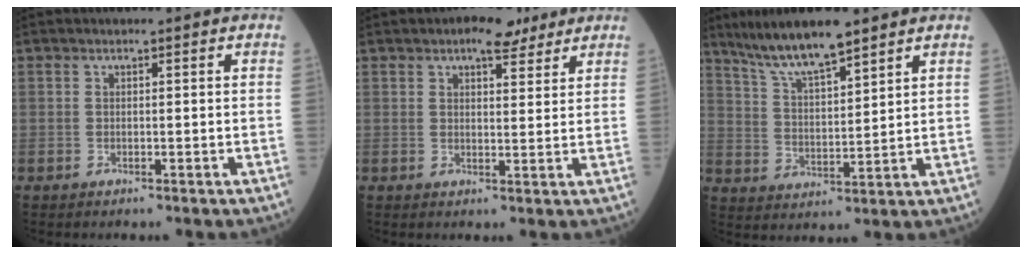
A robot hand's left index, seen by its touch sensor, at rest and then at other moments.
{"total": 5.0, "force": [3.7, 1.9, 2.7], "torque": [-0.041, 0.012, 0.055]}
{"total": 9.9, "force": [8.2, 1.0, 5.5], "torque": [-0.110, 0.009, 0.155]}